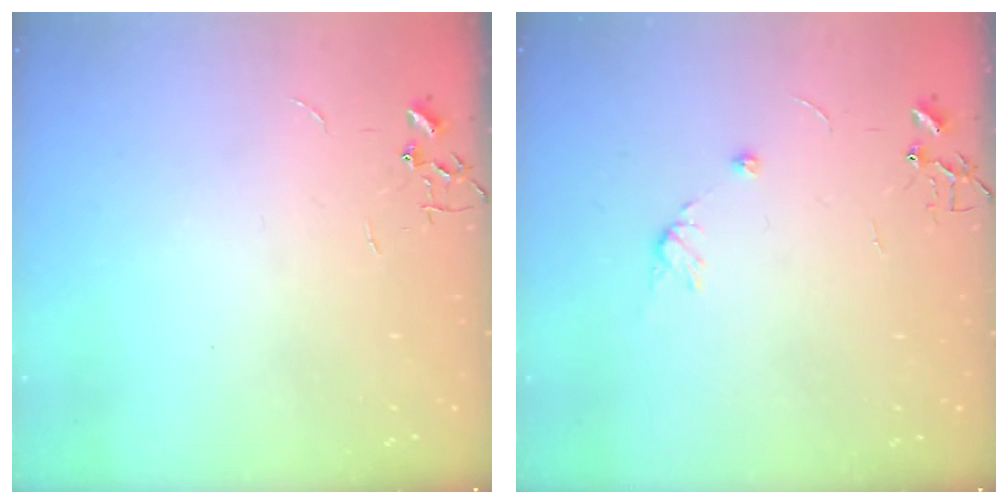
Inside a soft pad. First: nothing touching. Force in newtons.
{"total": 6.2, "press": 6.2, "slide": 0.7}